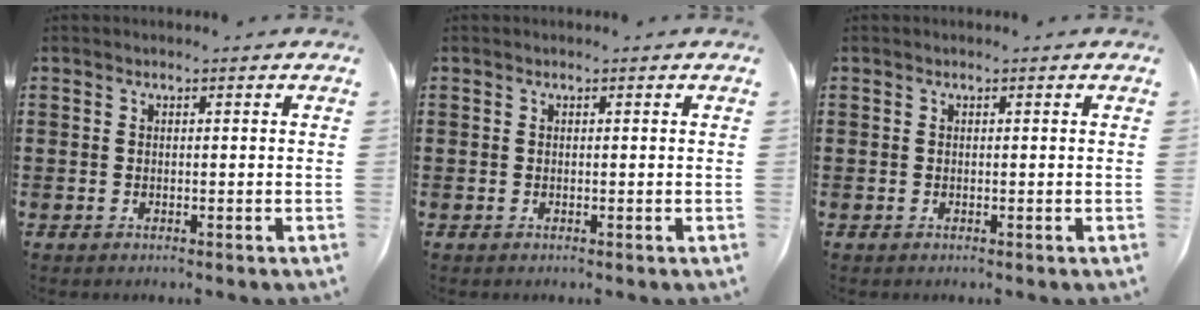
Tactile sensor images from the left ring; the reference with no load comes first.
{"total": 0.0}
{"total": 0.0}